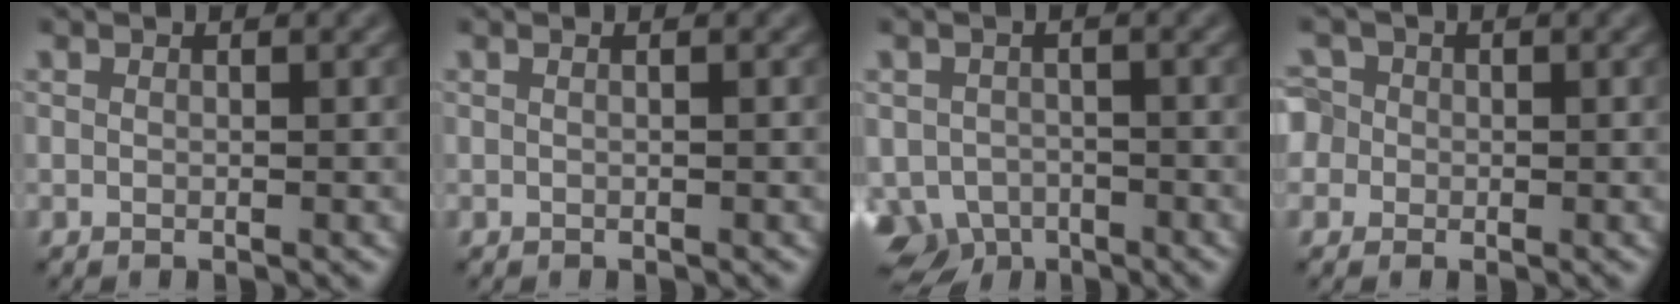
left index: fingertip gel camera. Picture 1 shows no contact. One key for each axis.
{"total": 1.0, "fx": 0.2, "fy": 0.5, "fz": 0.8, "tx": -0.006, "ty": -0.004, "tz": -0.006}
{"total": 4.6, "fx": -2.9, "fy": 3.2, "fz": 1.8, "tx": -0.033, "ty": -0.017, "tz": -0.051}
{"total": 2.8, "fx": 0.2, "fy": 2.7, "fz": 0.8, "tx": -0.003, "ty": 0.019, "tz": -0.016}